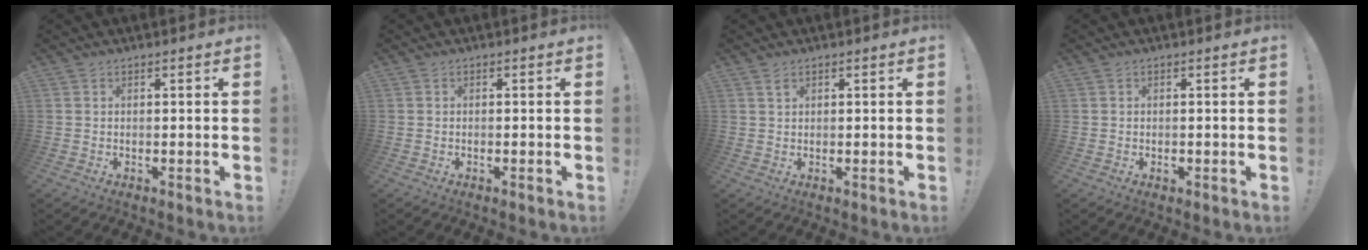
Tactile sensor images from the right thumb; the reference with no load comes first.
{"total": 0.5, "force": [-0.4, 0.0, 0.3], "torque": [-0.008, 0.002, -0.008]}
{"total": 1.5, "force": [0.9, 0.8, 1.0], "torque": [-0.016, 0.000, 0.016]}
{"total": 0.7, "force": [-0.4, 0.5, 0.2], "torque": [0.003, 0.001, -0.009]}